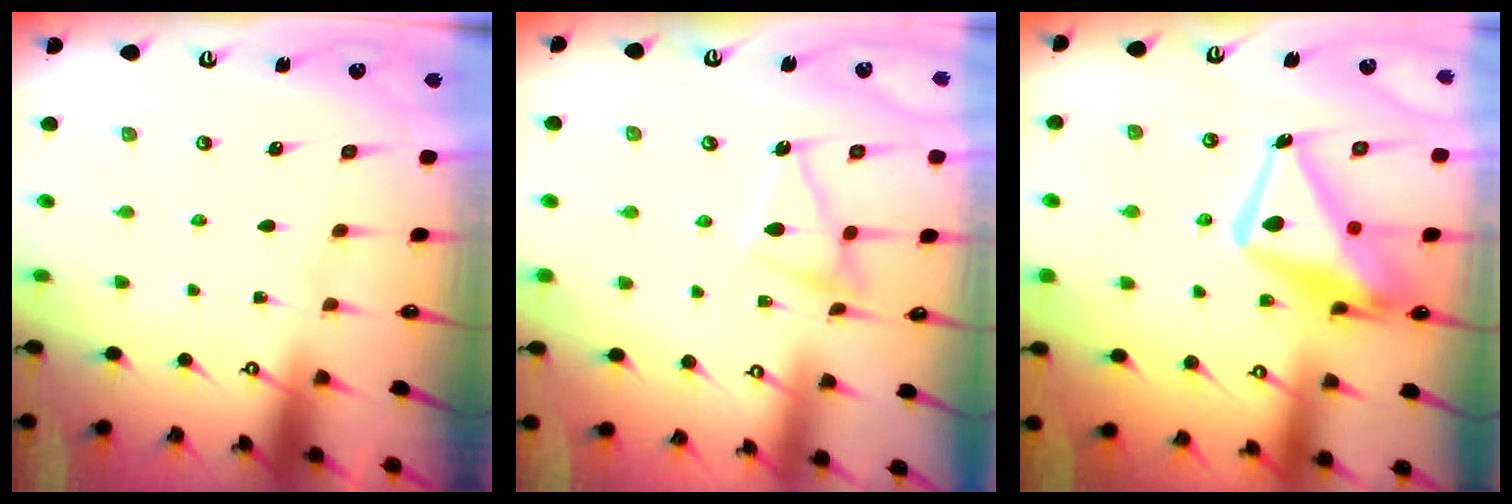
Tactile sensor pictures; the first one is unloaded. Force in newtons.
{"total": 13.2, "press": 13.2, "slide": 0.9}
{"total": 18.2, "press": 18.1, "slide": 1.7}